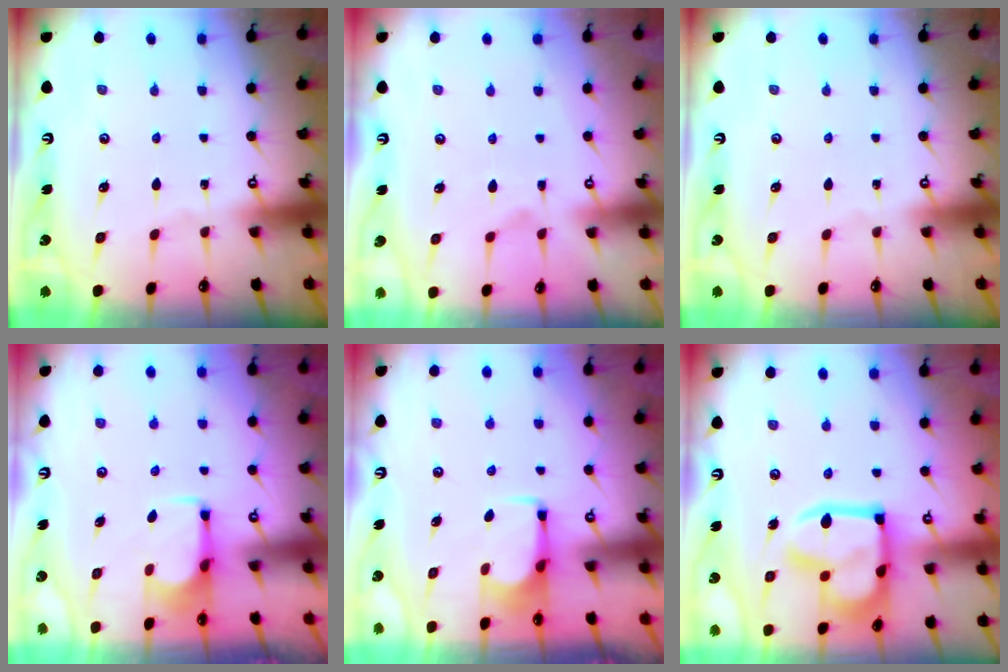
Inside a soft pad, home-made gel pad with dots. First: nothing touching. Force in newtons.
{"total": 3.4, "press": 3.1, "slide": 1.2}
{"total": 0.0}
{"total": 2.7, "press": 2.5, "slide": 0.9}
{"total": 2.9, "press": 2.9, "slide": 0.5}
{"total": 20.2, "press": 20.2, "slide": 1.5}